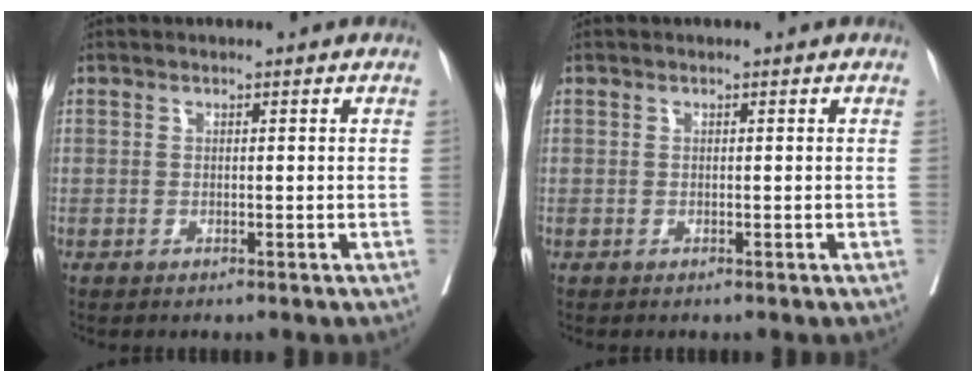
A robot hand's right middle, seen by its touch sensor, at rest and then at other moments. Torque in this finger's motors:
{"motor_torque": [0.09, -0.03, 0.03, 0.00]}